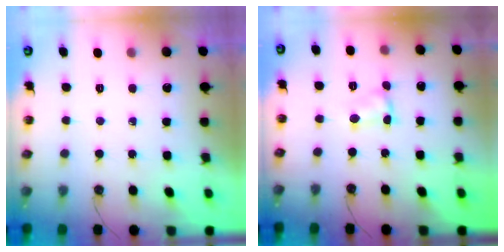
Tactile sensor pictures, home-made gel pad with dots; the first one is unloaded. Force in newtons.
{"total": 2.5, "press": 2.5, "slide": 0.3}